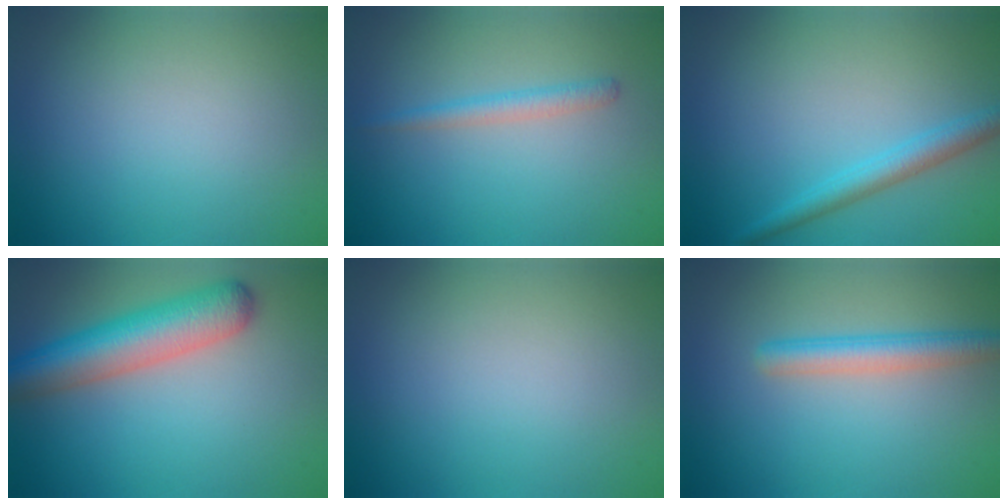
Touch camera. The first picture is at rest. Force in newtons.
{"total": 1.7, "press": 1.7, "slide": 0.0}
{"total": 2.7, "press": 2.7, "slide": 0.2}
{"total": 6.6, "press": 6.6, "slide": 0.3}
{"total": 0.0}
{"total": 3.3, "press": 3.3, "slide": 0.1}